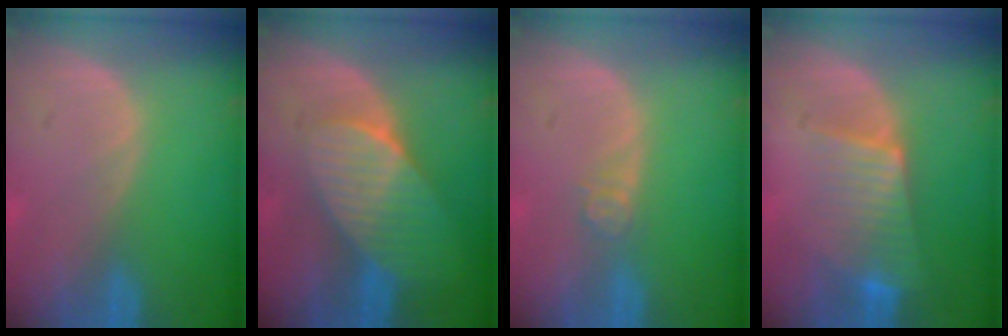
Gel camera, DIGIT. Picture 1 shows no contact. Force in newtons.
{"total": 7.7, "press": 6.9, "slide": 3.4}
{"total": 2.4, "press": 2.0, "slide": 1.3}
{"total": 6.7, "press": 6.2, "slide": 2.4}